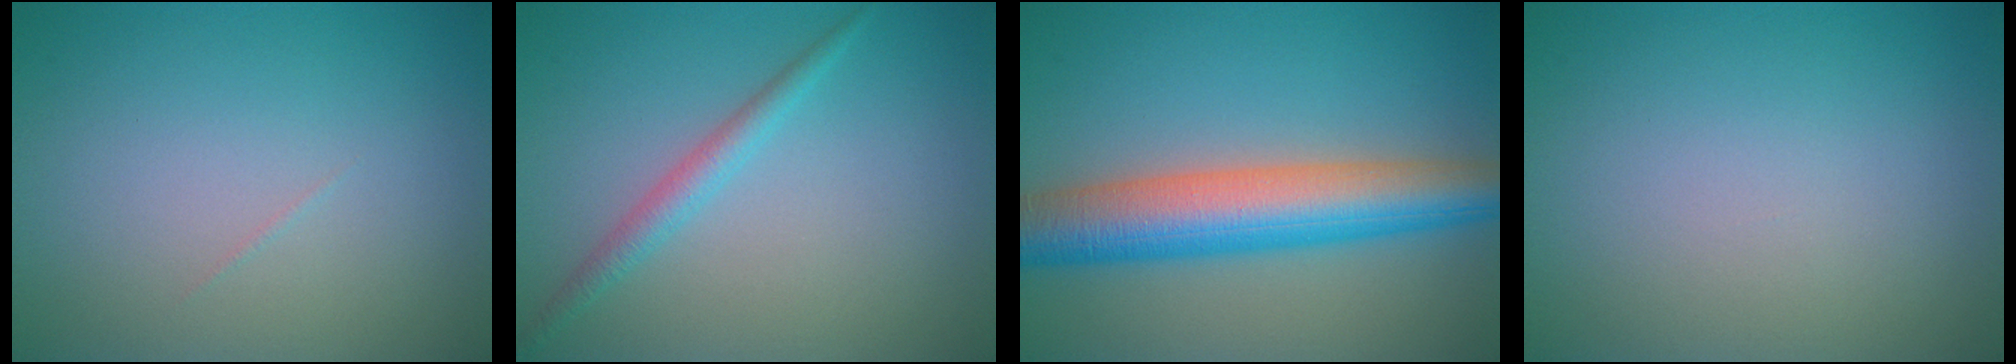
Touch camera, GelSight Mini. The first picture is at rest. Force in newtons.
{"total": 1.9, "press": 1.9, "slide": 0.0}
{"total": 8.8, "press": 8.8, "slide": 0.5}
{"total": 0.0}